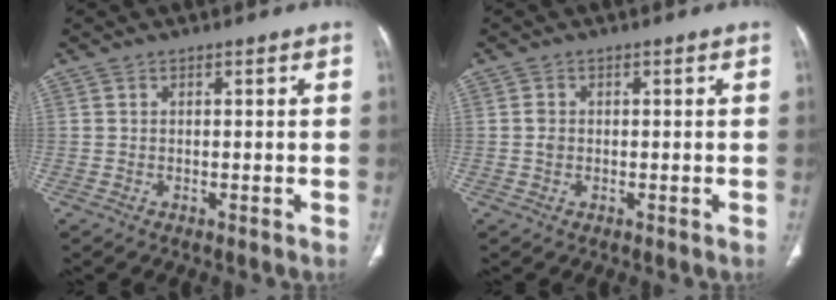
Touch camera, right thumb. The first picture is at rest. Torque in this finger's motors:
{"motor_torque": [0.63, 0.52, 0.59, 0.11, -0.01]}